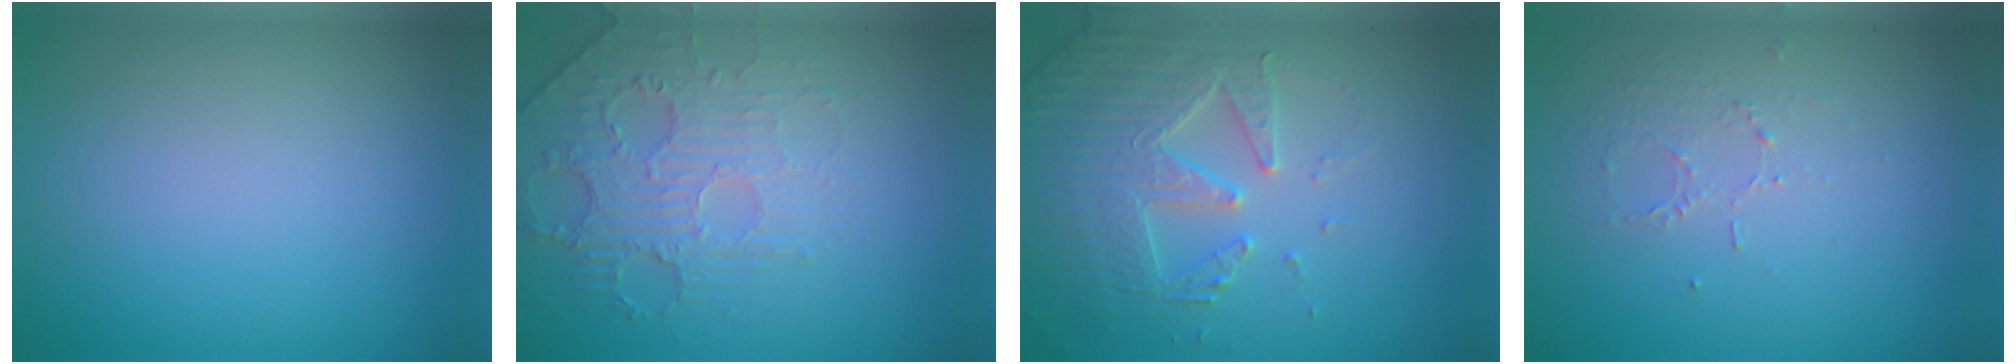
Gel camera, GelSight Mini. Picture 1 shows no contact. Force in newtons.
{"total": 2.9, "press": 2.4, "slide": 1.6}
{"total": 4.7, "press": 4.5, "slide": 1.2}
{"total": 1.3, "press": 0.6, "slide": 1.1}